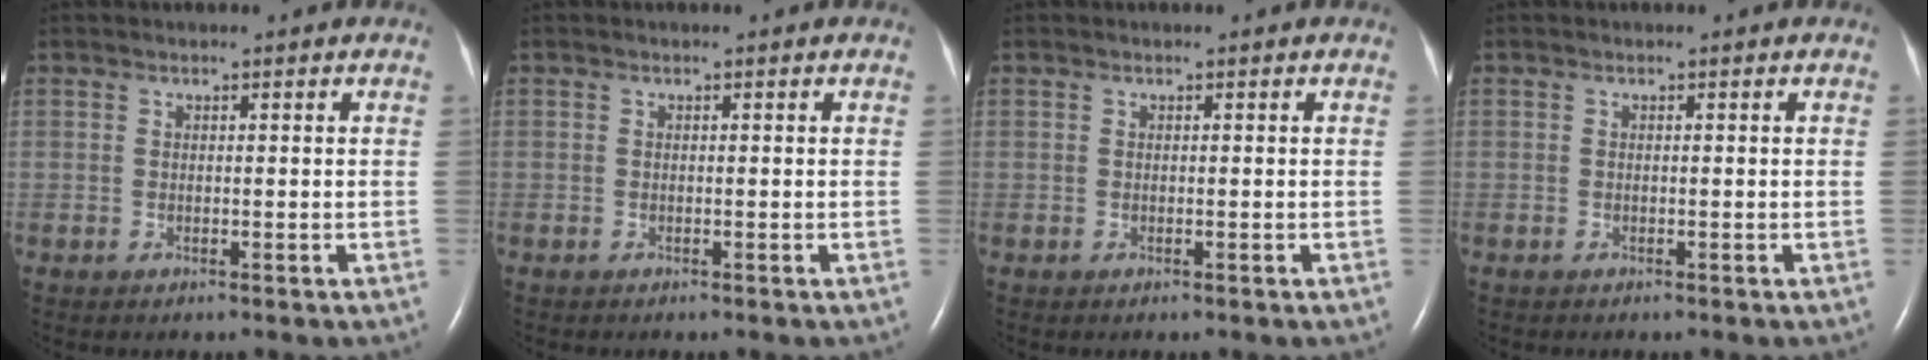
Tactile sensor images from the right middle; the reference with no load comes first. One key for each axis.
{"total": 0.0}
{"total": 0.0}
{"total": 0.0}